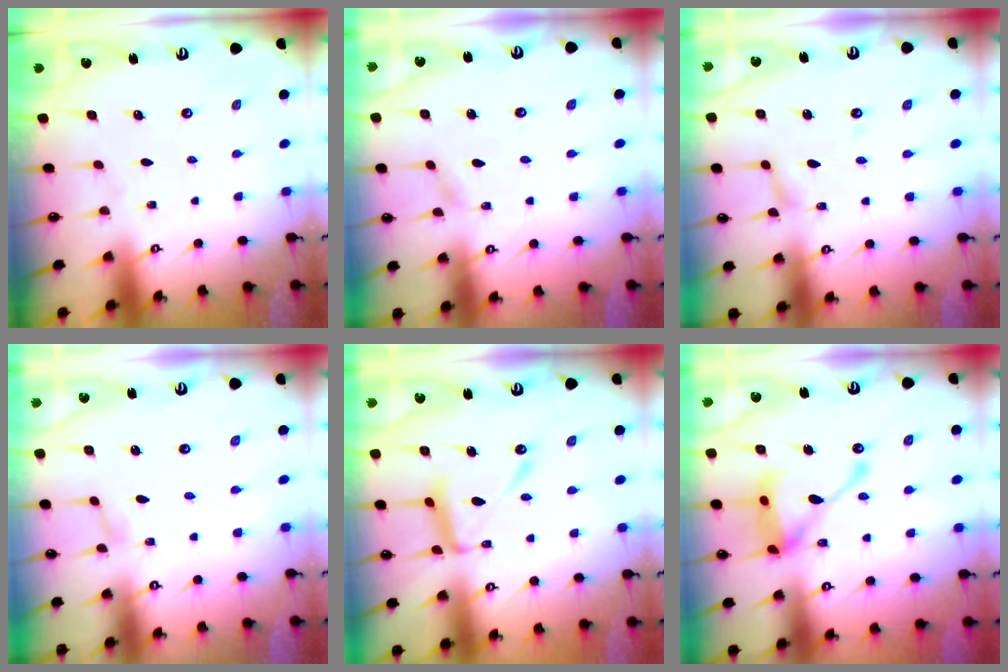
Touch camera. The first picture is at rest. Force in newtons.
{"total": 2.1, "press": 2.1, "slide": 0.2}
{"total": 3.6, "press": 3.6, "slide": 0.4}
{"total": 1.1, "press": 1.1, "slide": 0.1}
{"total": 12.9, "press": 12.8, "slide": 1.0}
{"total": 15.3, "press": 15.3, "slide": 1.4}